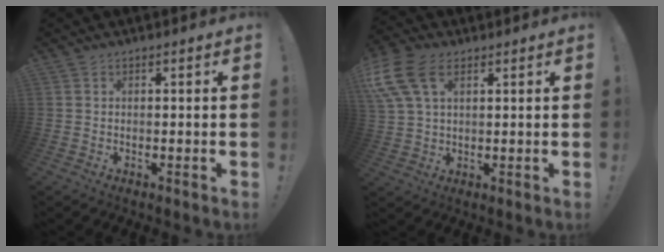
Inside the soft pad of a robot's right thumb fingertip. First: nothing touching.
{"total": 13.0, "force": [5.5, 7.7, 8.9], "torque": [-0.192, -0.010, 0.107]}